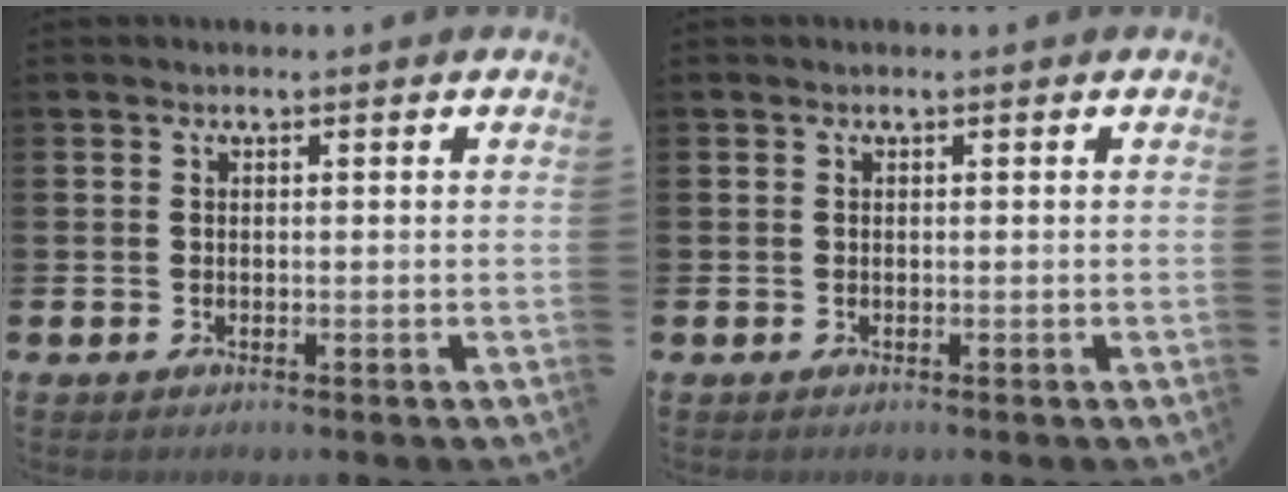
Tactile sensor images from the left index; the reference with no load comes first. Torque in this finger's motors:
{"motor_torque": [-0.08, -0.01, 0.02, 0.02]}